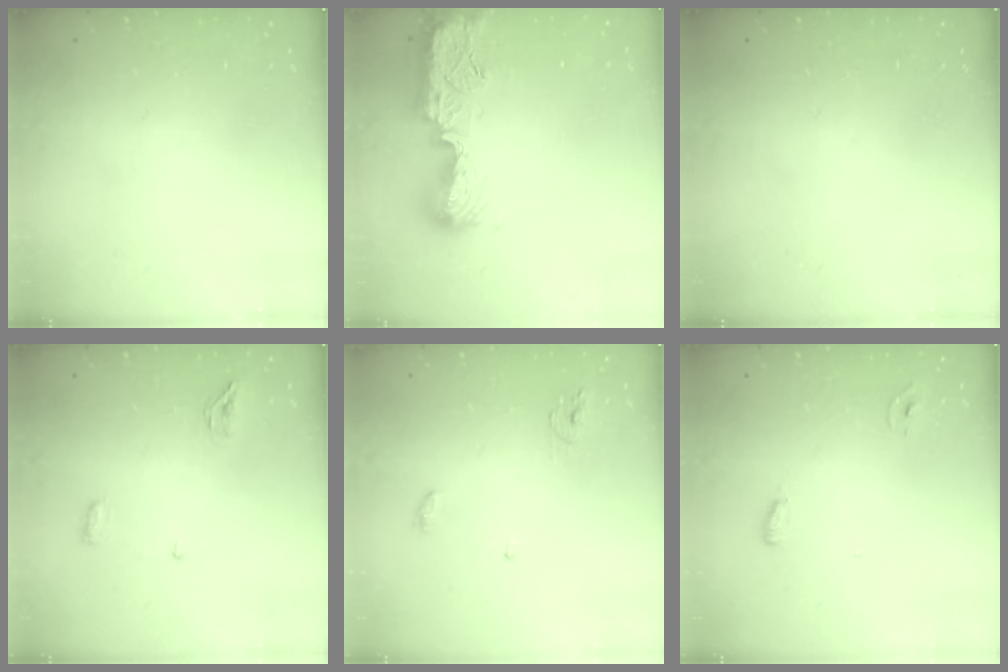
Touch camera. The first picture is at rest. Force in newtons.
{"total": 15.6, "press": 15.6, "slide": 0.7}
{"total": 0.0}
{"total": 4.0, "press": 3.9, "slide": 1.0}
{"total": 4.0, "press": 4.0, "slide": 0.4}
{"total": 3.4, "press": 3.1, "slide": 1.3}